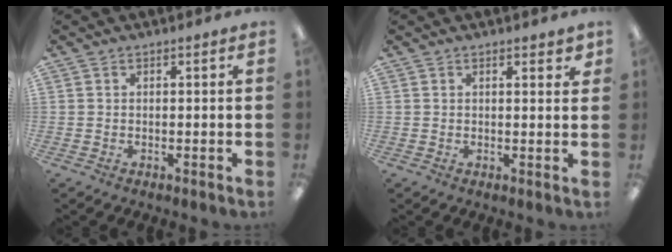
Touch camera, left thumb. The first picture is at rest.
{"total": 2.4, "force": [1.5, 0.8, 1.7], "torque": [-0.019, -0.003, 0.022]}